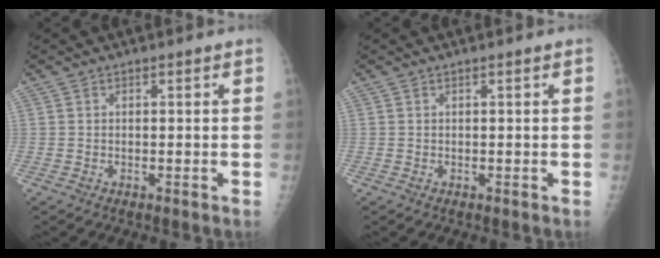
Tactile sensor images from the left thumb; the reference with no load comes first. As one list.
[{"total": 0.0}]